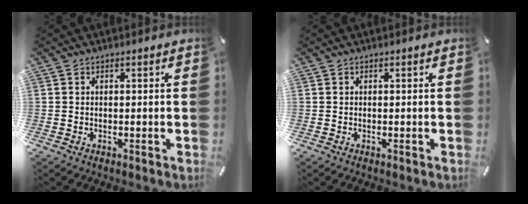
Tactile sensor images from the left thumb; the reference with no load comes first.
{"total": 0.0}